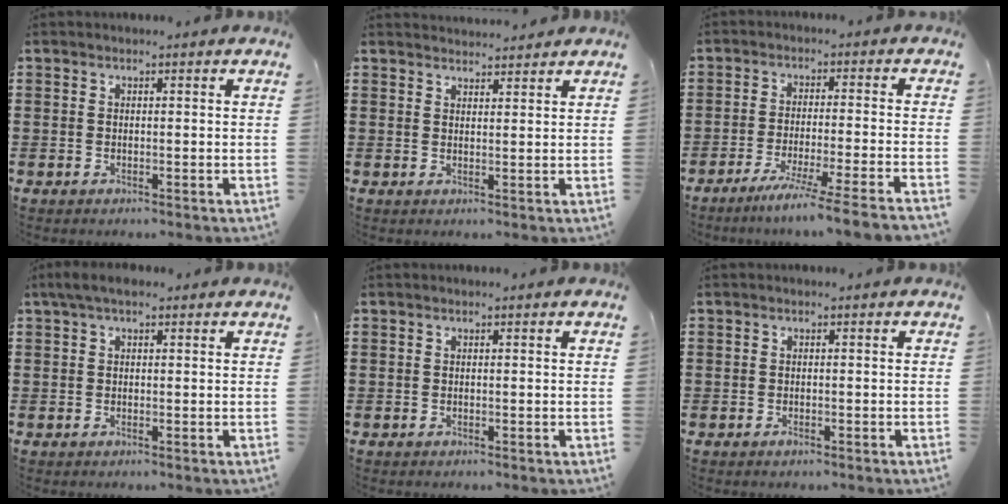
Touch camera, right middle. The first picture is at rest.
{"total": 2.2, "force": [2.2, 0.1, -0.1], "torque": [-0.004, 0.000, 0.043]}
{"total": 5.9, "force": [-4.9, -1.2, 3.0], "torque": [-0.049, -0.020, -0.095]}
{"total": 1.8, "force": [1.2, 0.4, 1.3], "torque": [-0.028, 0.005, 0.021]}
{"total": 0.0}
{"total": 0.6, "force": [-0.5, 0.2, 0.3], "torque": [-0.008, -0.004, -0.008]}